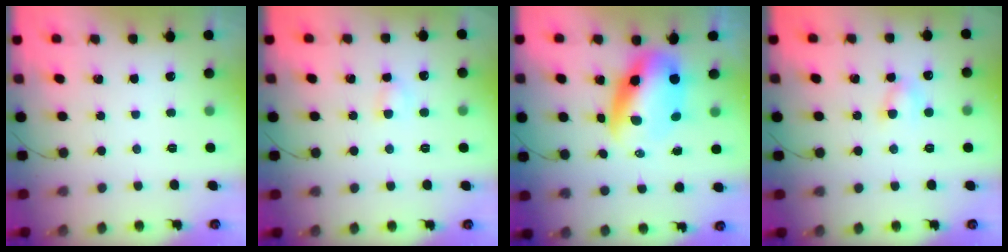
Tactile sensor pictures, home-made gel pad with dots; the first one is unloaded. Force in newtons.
{"total": 3.0, "press": 2.8, "slide": 1.0}
{"total": 9.3, "press": 9.0, "slide": 2.6}
{"total": 4.3, "press": 4.2, "slide": 0.8}